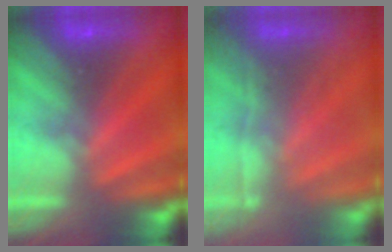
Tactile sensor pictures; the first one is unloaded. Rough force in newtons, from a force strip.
{"total": 1.8}